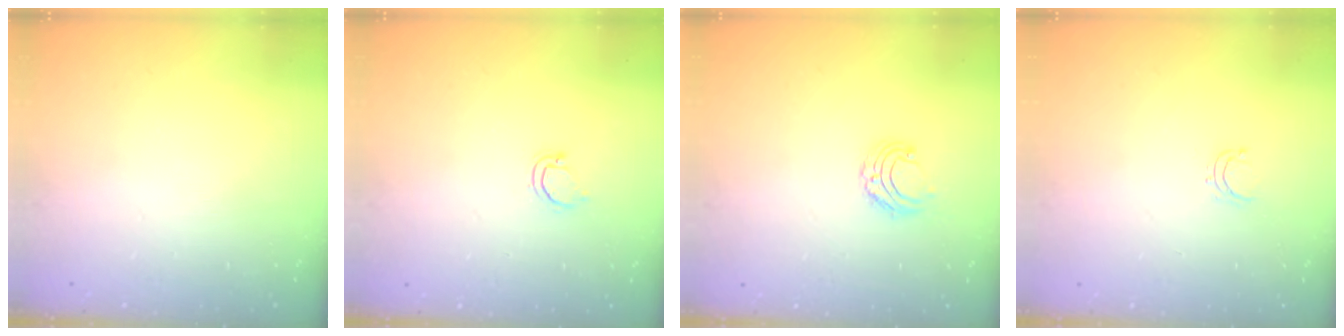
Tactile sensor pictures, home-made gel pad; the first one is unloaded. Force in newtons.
{"total": 3.1, "press": 3.1, "slide": 0.2}
{"total": 6.3, "press": 6.3, "slide": 0.5}
{"total": 3.7, "press": 3.7, "slide": 0.3}